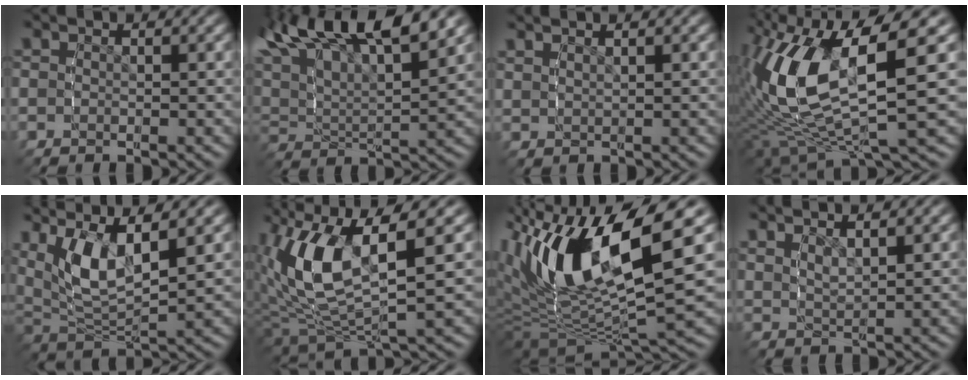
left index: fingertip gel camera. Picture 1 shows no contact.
{"total": 10.8, "force": [5.4, 6.0, 7.2], "torque": [-0.150, 0.007, 0.078]}
{"total": 2.2, "force": [1.7, 0.8, 1.2], "torque": [-0.020, 0.005, 0.030]}
{"total": 13.1, "force": [-0.6, 7.9, 10.5], "torque": [-0.238, -0.039, 0.010]}
{"total": 8.8, "force": [2.6, 5.7, 6.2], "torque": [-0.152, -0.005, 0.044]}
{"total": 9.8, "force": [0.9, 5.7, 7.9], "torque": [-0.189, -0.022, 0.026]}
{"total": 14.2, "force": [0.4, 8.3, 11.6], "torque": [-0.239, -0.020, 0.013]}
{"total": 4.0, "force": [2.3, 2.0, 2.6], "torque": [-0.051, 0.001, 0.038]}